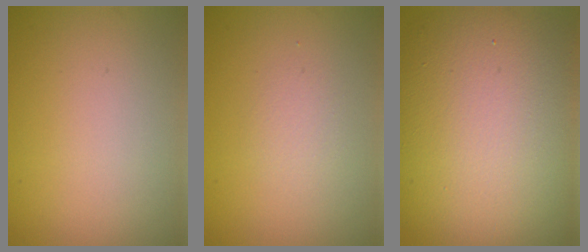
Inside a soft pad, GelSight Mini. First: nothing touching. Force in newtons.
{"total": 1.1, "press": 1.1, "slide": 0.1}
{"total": 15.2, "press": 15.2, "slide": 0.5}